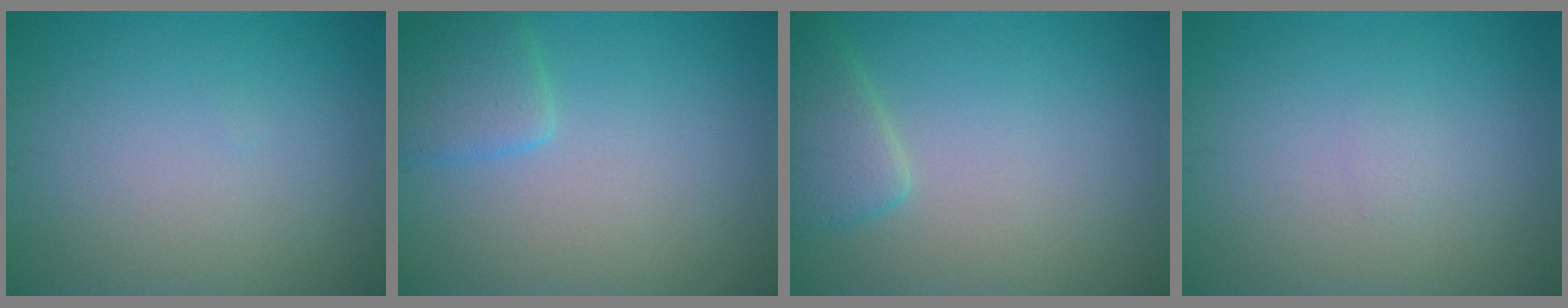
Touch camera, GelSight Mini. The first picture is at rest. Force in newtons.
{"total": 2.5, "press": 2.5, "slide": 0.2}
{"total": 3.0, "press": 3.0, "slide": 0.3}
{"total": 0.5, "press": 0.5, "slide": 0.1}